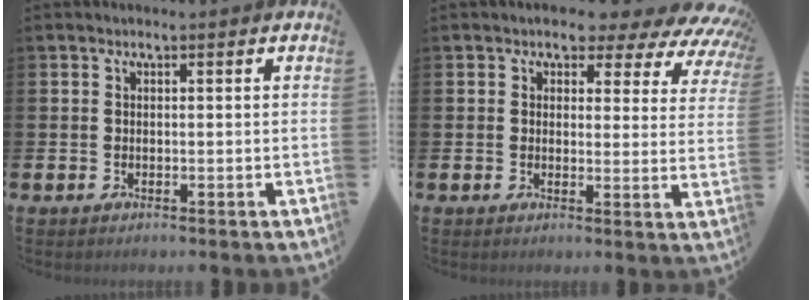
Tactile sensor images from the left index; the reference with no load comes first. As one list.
[{"total": 4.6, "force": [3.4, 2.3, 1.9], "torque": [-0.030, -0.032, 0.047]}]